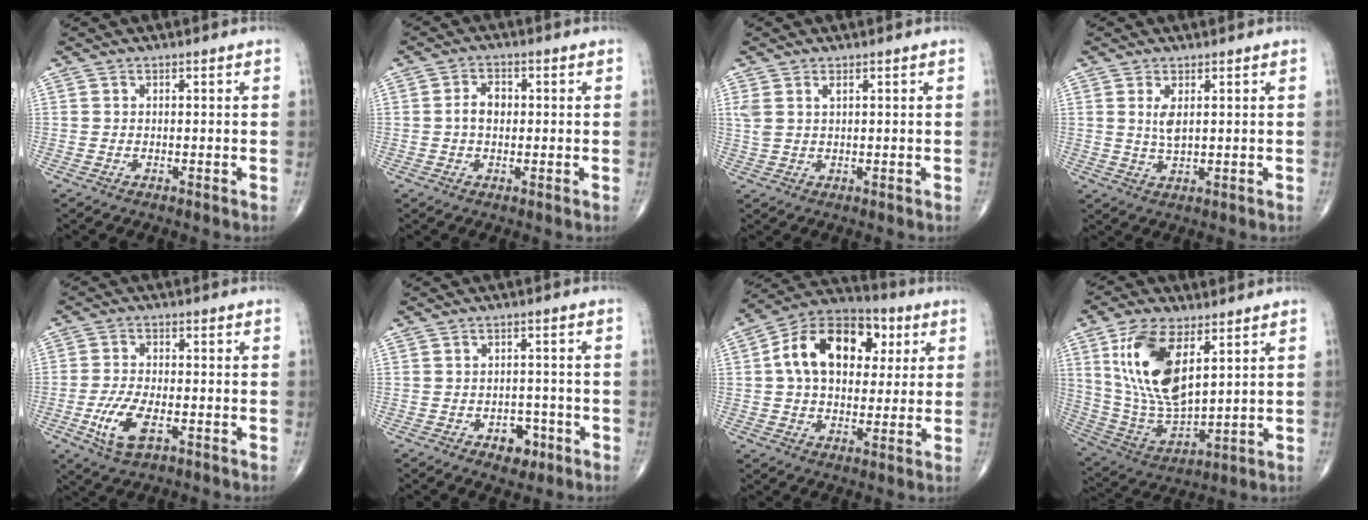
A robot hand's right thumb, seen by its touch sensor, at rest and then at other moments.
{"total": 3.6, "force": [-0.1, 2.5, 2.6], "torque": [-0.043, 0.012, -0.006]}
{"total": 2.7, "force": [1.2, 1.2, 2.1], "torque": [-0.056, 0.010, 0.031]}
{"total": 3.1, "force": [0.9, 1.1, 2.8], "torque": [-0.056, -0.009, 0.022]}
{"total": 7.6, "force": [-2.8, 3.4, 6.3], "torque": [-0.135, 0.005, -0.048]}
{"total": 4.6, "force": [-2.3, 3.1, 2.5], "torque": [-0.012, 0.018, -0.027]}
{"total": 18.2, "force": [4.3, 12.0, 13.1], "torque": [-0.184, 0.014, 0.061]}
{"total": 17.3, "force": [6.4, 8.1, 13.9], "torque": [-0.262, -0.025, 0.134]}